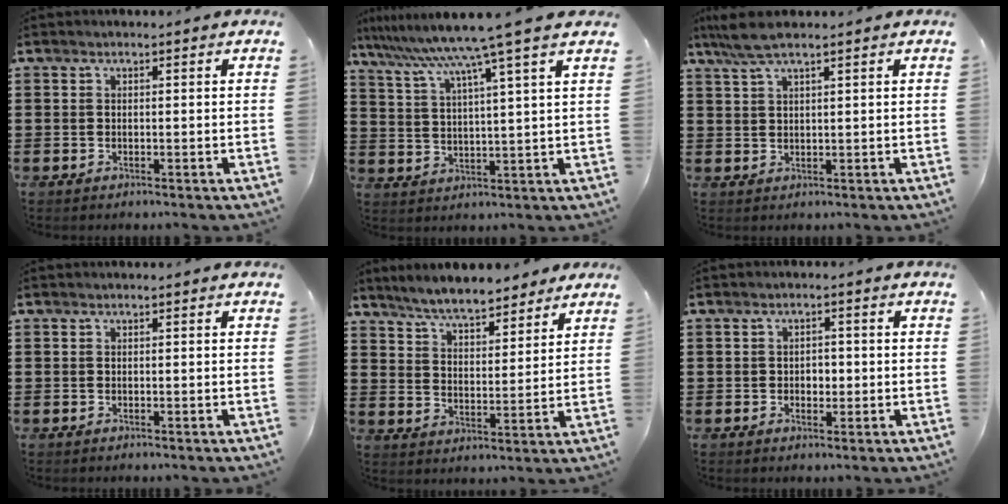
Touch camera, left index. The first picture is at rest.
{"total": 9.1, "force": [7.2, -1.7, 5.2], "torque": [-0.129, -0.042, 0.113]}
{"total": 4.4, "force": [3.0, 0.5, 3.2], "torque": [-0.067, 0.003, 0.055]}
{"total": 0.0}
{"total": 6.3, "force": [5.9, 0.9, 2.0], "torque": [-0.063, -0.020, 0.106]}
{"total": 1.9, "force": [-0.3, 1.4, 1.2], "torque": [-0.027, 0.006, -0.009]}